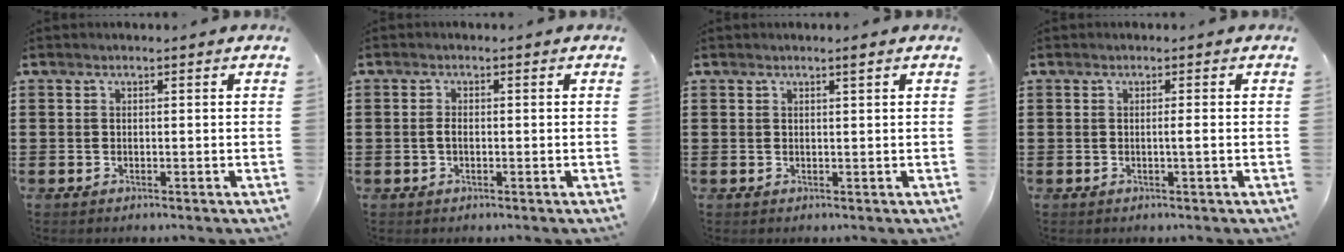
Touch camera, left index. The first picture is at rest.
{"total": 1.4, "force": [-0.4, 0.6, 1.2], "torque": [-0.032, -0.001, -0.011]}
{"total": 1.1, "force": [0.8, 0.0, 0.8], "torque": [-0.015, -0.001, 0.014]}
{"total": 1.5, "force": [-0.2, -0.3, 1.4], "torque": [-0.024, -0.004, -0.005]}